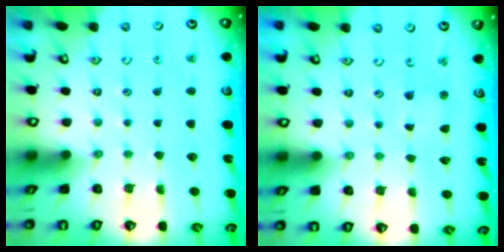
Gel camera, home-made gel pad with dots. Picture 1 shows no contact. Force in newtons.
{"total": 0.5, "press": 0.5, "slide": 0.1}